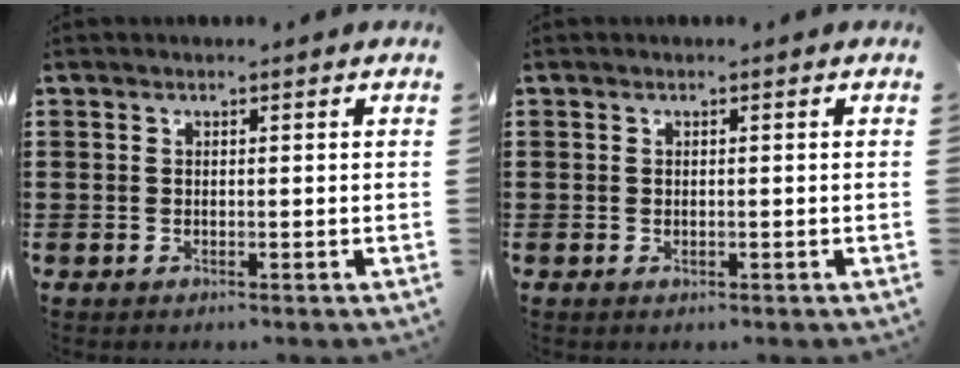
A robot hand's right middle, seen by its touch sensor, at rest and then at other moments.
{"total": 0.0}